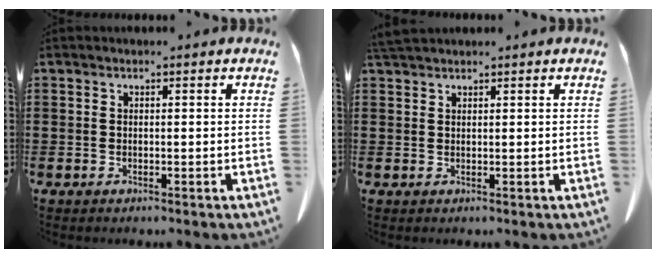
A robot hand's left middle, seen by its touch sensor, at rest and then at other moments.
{"total": 1.9, "force": [1.8, 0.3, 0.7], "torque": [-0.020, 0.000, 0.035]}